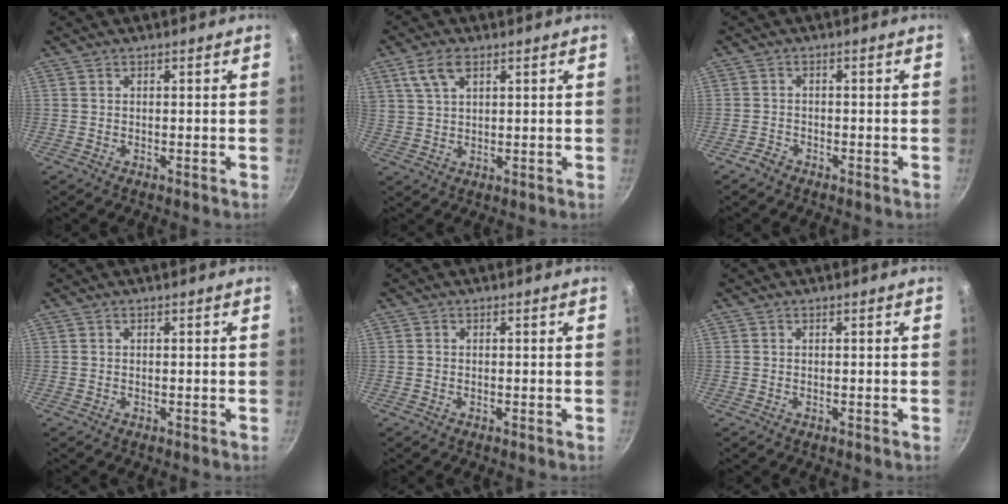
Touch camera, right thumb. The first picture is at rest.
{"total": 6.0, "force": [3.1, 3.2, 4.1], "torque": [-0.071, 0.000, 0.062]}
{"total": 1.8, "force": [-1.5, 0.9, 0.3], "torque": [-0.004, 0.018, -0.027]}
{"total": 0.0}
{"total": 0.0}
{"total": 0.0}